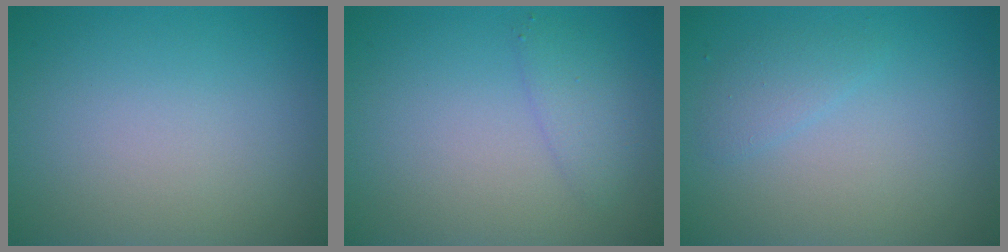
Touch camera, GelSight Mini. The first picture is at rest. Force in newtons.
{"total": 1.8, "press": 1.8, "slide": 0.1}
{"total": 1.3, "press": 1.3, "slide": 0.0}